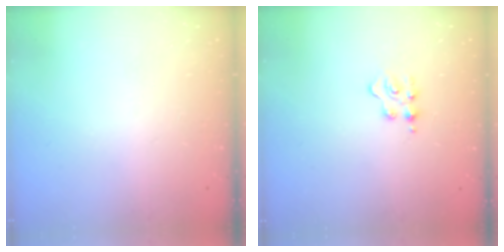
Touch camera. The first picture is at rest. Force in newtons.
{"total": 3.0, "press": 3.0, "slide": 0.4}